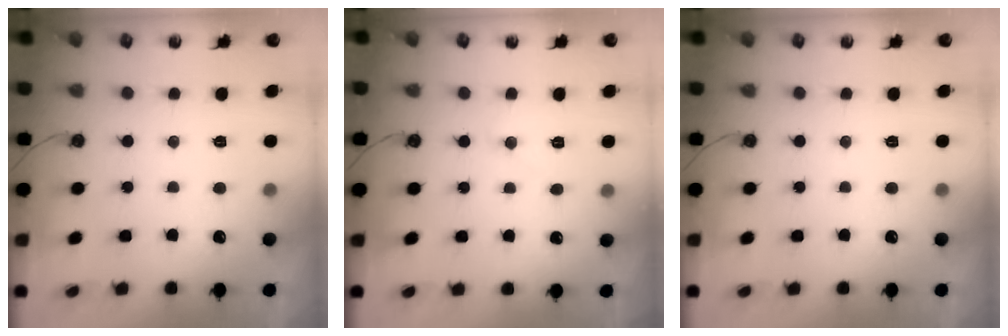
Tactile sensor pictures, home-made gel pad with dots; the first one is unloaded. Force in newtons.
{"total": 5.9, "press": 5.9, "slide": 0.9}
{"total": 0.0}